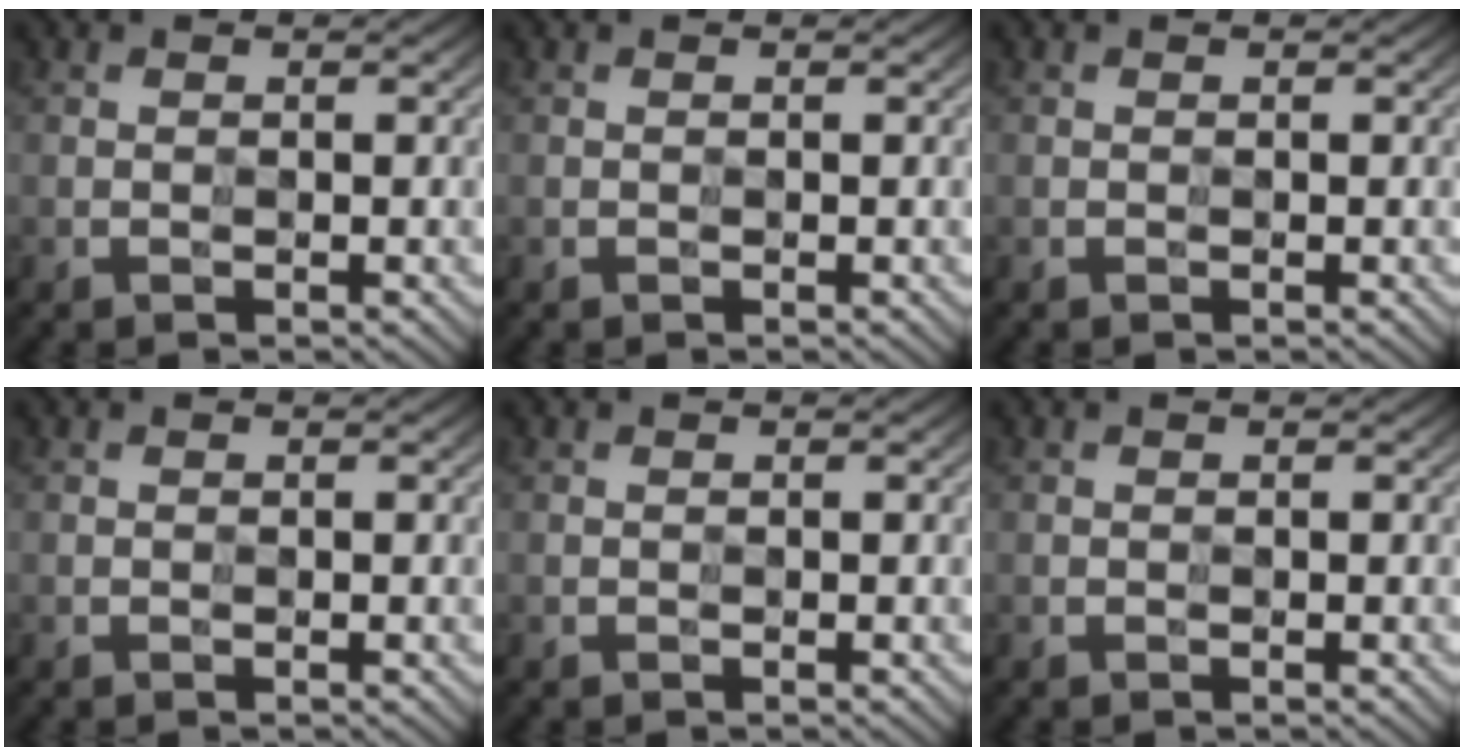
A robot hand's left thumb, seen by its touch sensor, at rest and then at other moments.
{"total": 0.0}
{"total": 0.0}
{"total": 0.0}
{"total": 0.0}
{"total": 0.0}